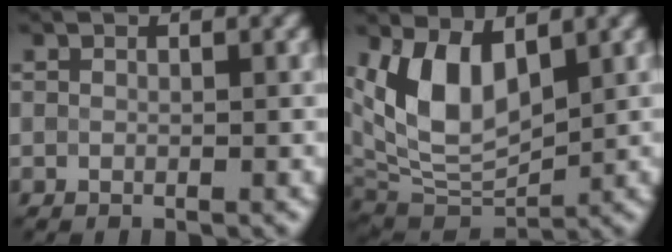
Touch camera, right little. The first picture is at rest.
{"total": 7.6, "force": [2.5, 4.1, 6.0], "torque": [-0.122, -0.007, 0.044]}